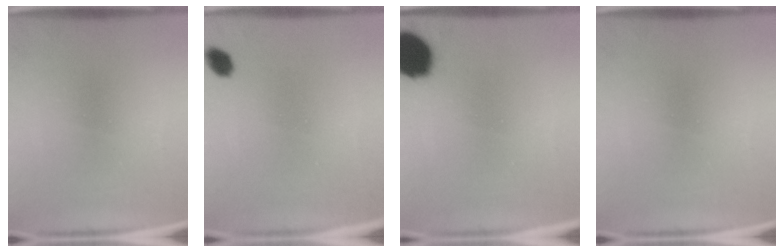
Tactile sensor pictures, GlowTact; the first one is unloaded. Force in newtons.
{"total": 2.5}
{"total": 13.5}
{"total": 0.0}